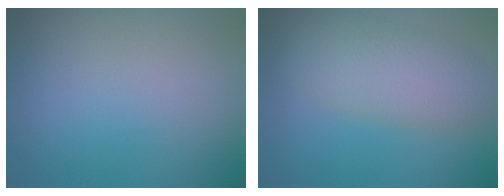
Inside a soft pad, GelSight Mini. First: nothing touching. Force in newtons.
{"total": 5.3, "press": 5.3, "slide": 0.4}